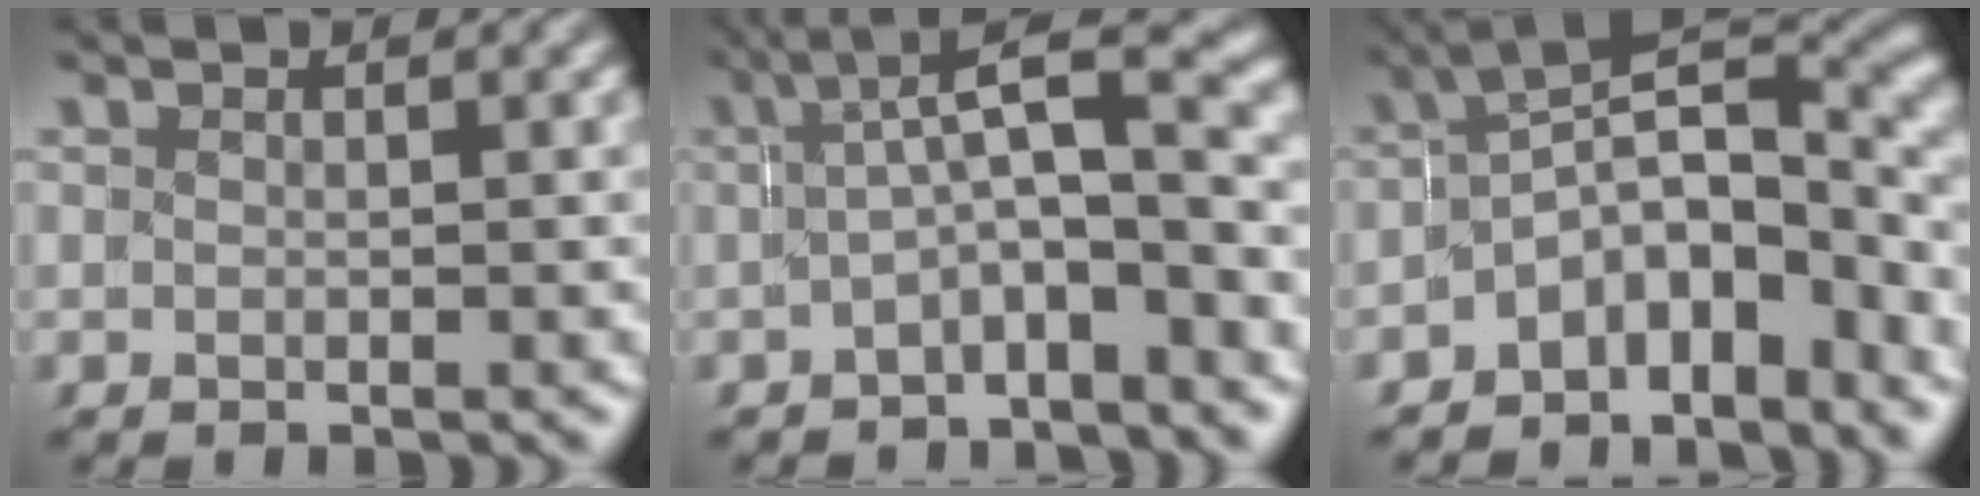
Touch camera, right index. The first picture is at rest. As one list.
[{"total": 6.3, "force": [-0.6, 2.5, 5.7], "torque": [-0.067, 0.006, -0.009]}, {"total": 10.7, "force": [-2.3, 6.1, 8.5], "torque": [-0.114, -0.017, -0.036]}]